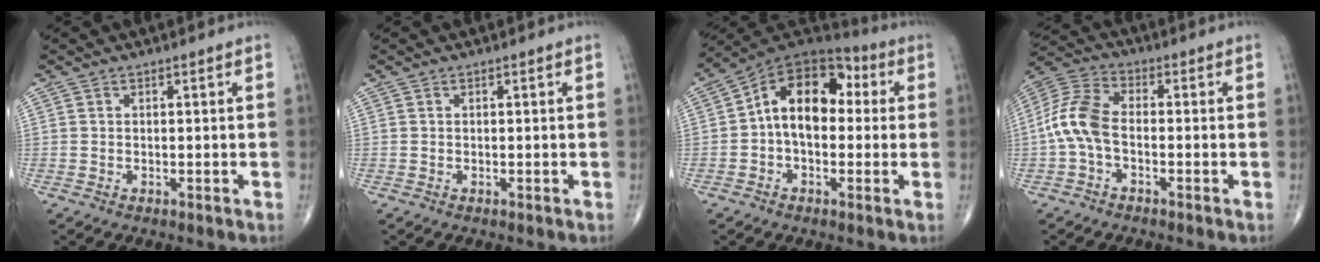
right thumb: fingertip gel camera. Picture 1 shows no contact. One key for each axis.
{"total": 0.0}
{"total": 14.0, "fx": 0.8, "fy": 9.0, "fz": 10.7, "tx": -0.135, "ty": 0.045, "tz": -0.002}
{"total": 8.9, "fx": -1.6, "fy": 4.9, "fz": 7.3, "tx": -0.158, "ty": 0.028, "tz": -0.043}